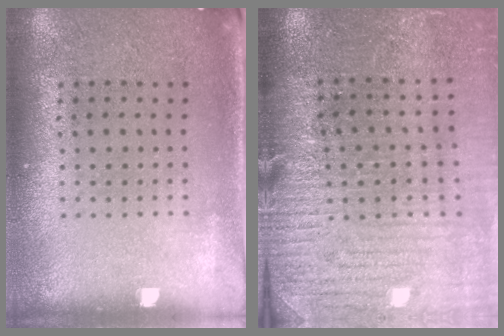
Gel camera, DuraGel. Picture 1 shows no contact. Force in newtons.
{"total": 3.2, "press": 3.0, "slide": 1.0}